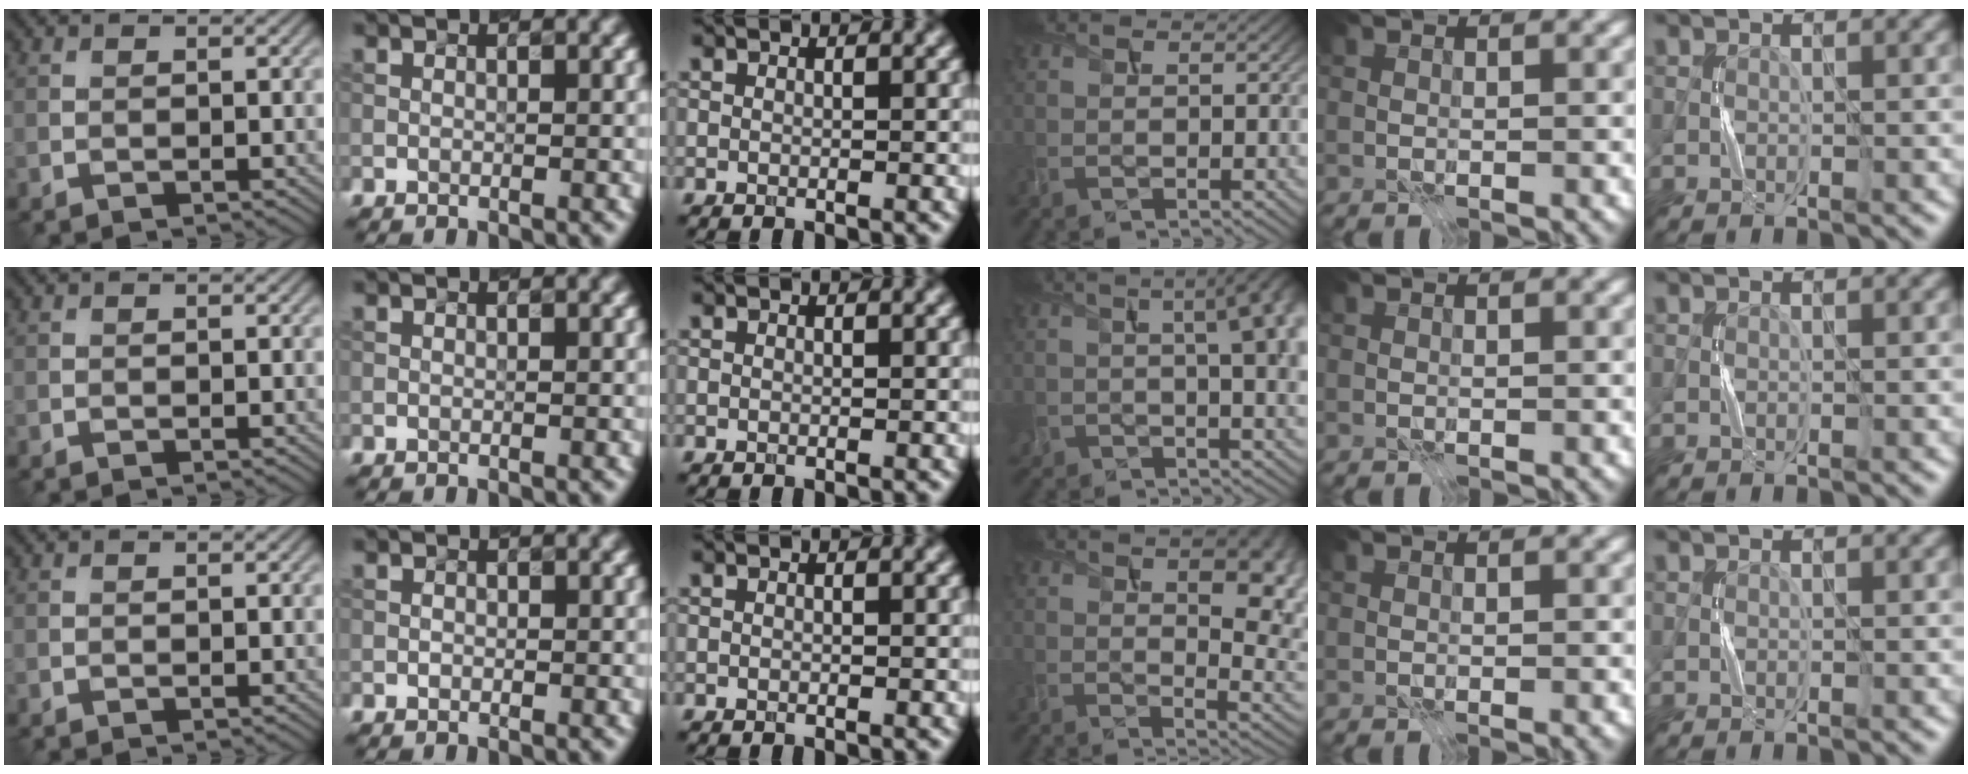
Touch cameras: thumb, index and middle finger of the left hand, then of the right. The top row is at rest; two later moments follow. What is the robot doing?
{"motion": "press", "object": "syringe"}